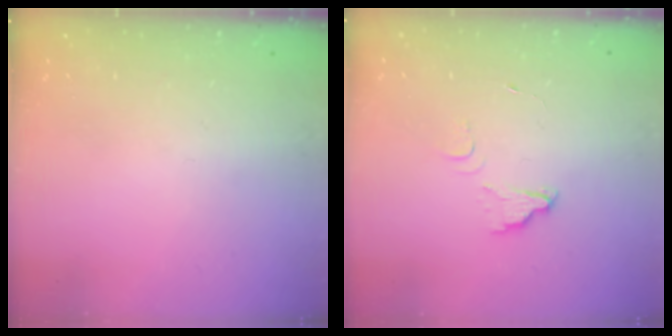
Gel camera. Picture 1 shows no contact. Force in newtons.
{"total": 3.2, "press": 3.2, "slide": 0.2}